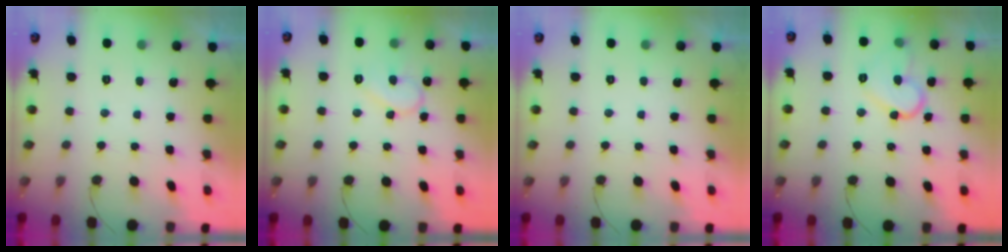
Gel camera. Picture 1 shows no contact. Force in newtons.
{"total": 9.3, "press": 9.3, "slide": 0.8}
{"total": 0.0}
{"total": 11.1, "press": 11.1, "slide": 0.2}